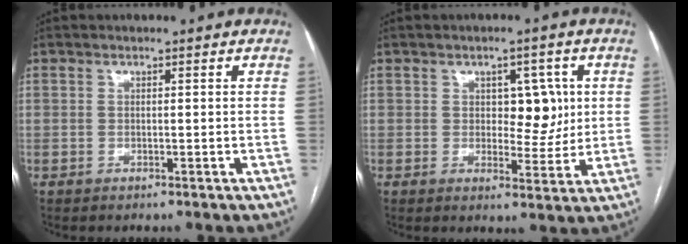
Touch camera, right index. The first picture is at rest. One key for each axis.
{"total": 6.2, "fx": 1.2, "fy": 3.5, "fz": 5.0, "tx": -0.057, "ty": 0.008, "tz": 0.022}